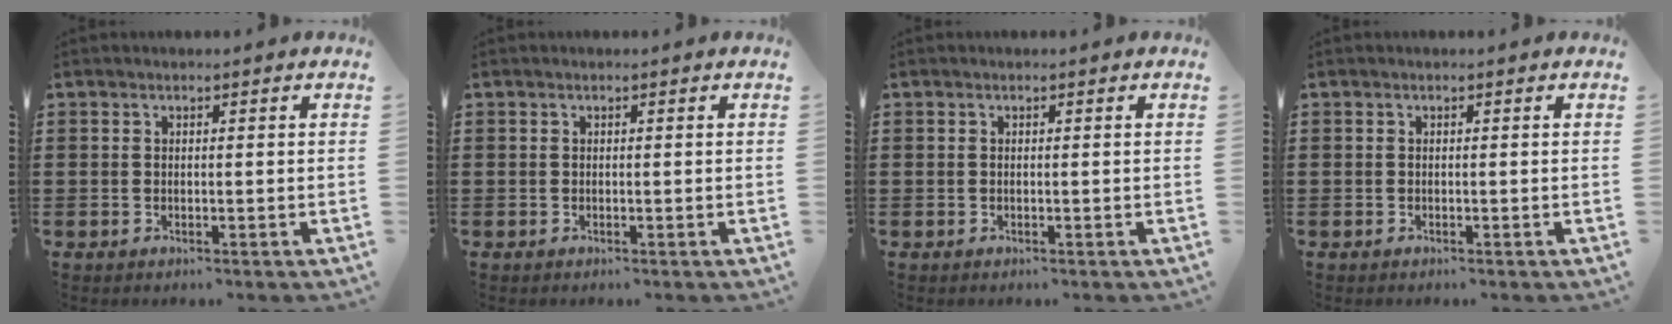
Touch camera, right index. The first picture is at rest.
{"total": 0.0}
{"total": 0.0}
{"total": 0.0}